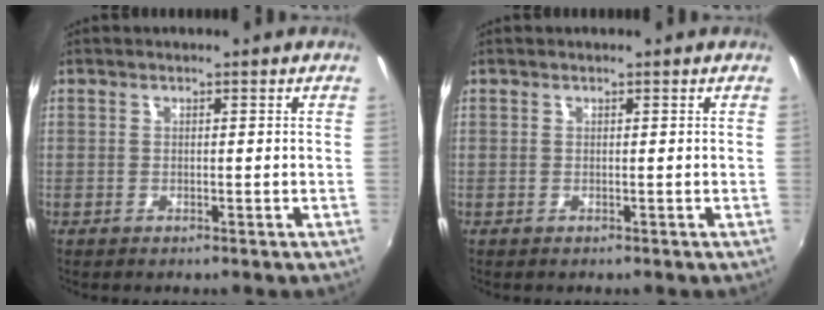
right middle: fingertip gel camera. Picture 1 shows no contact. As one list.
[{"total": 0.0}]